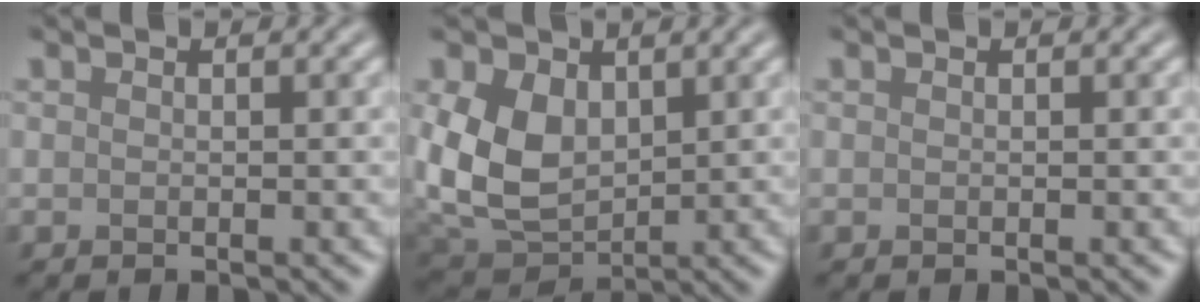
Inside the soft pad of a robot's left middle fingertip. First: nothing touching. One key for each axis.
{"total": 8.2, "fx": 1.3, "fy": 5.9, "fz": 5.6, "tx": -0.156, "ty": -0.004, "tz": 0.030}
{"total": 0.0}